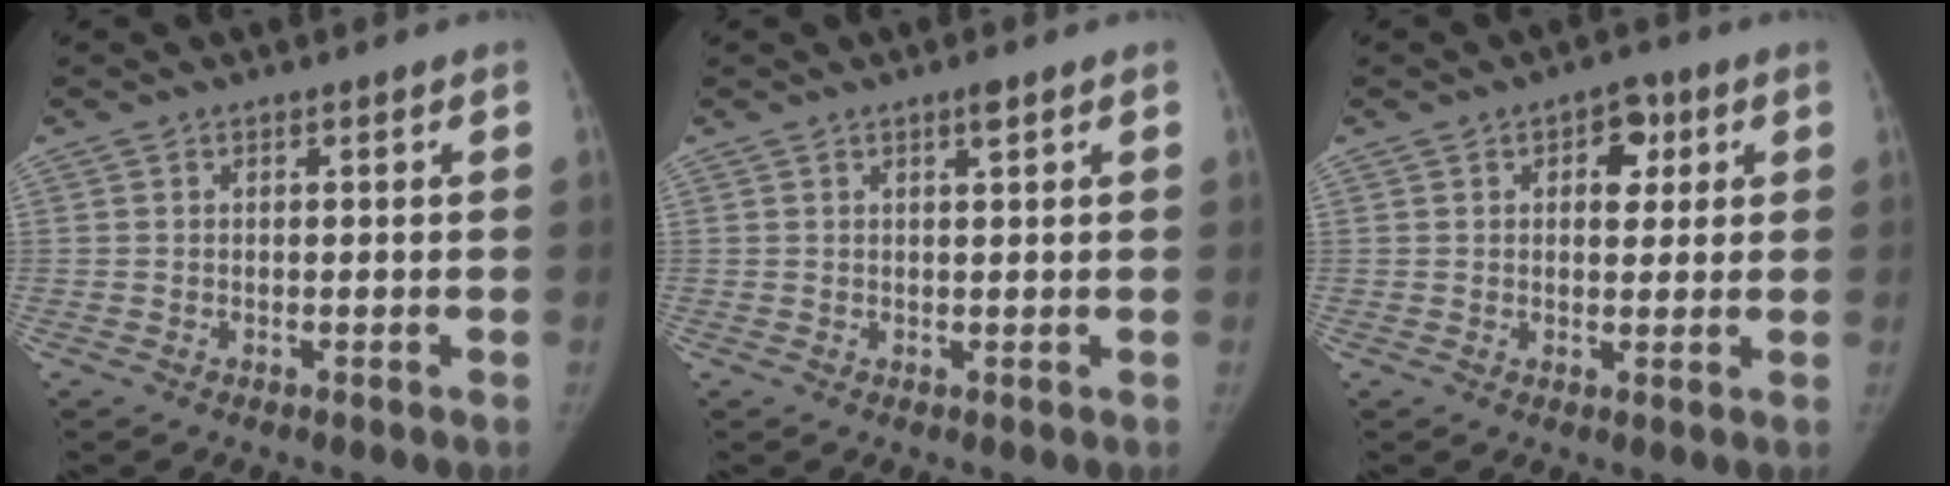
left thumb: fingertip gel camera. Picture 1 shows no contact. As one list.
[{"total": 1.5, "force": [0.9, 0.2, 1.1], "torque": [-0.018, -0.004, 0.015]}, {"total": 5.6, "force": [2.1, 3.6, 3.8], "torque": [-0.020, -0.003, 0.022]}]